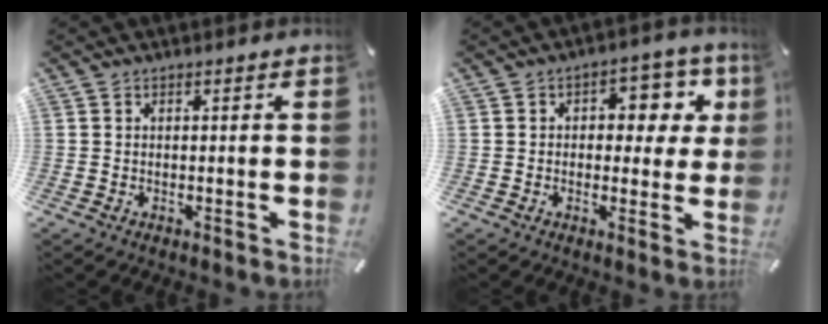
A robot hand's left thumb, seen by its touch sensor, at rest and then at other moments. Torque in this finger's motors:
{"motor_torque": [0.35, 0.08, 0.37, 0.19, -0.02]}